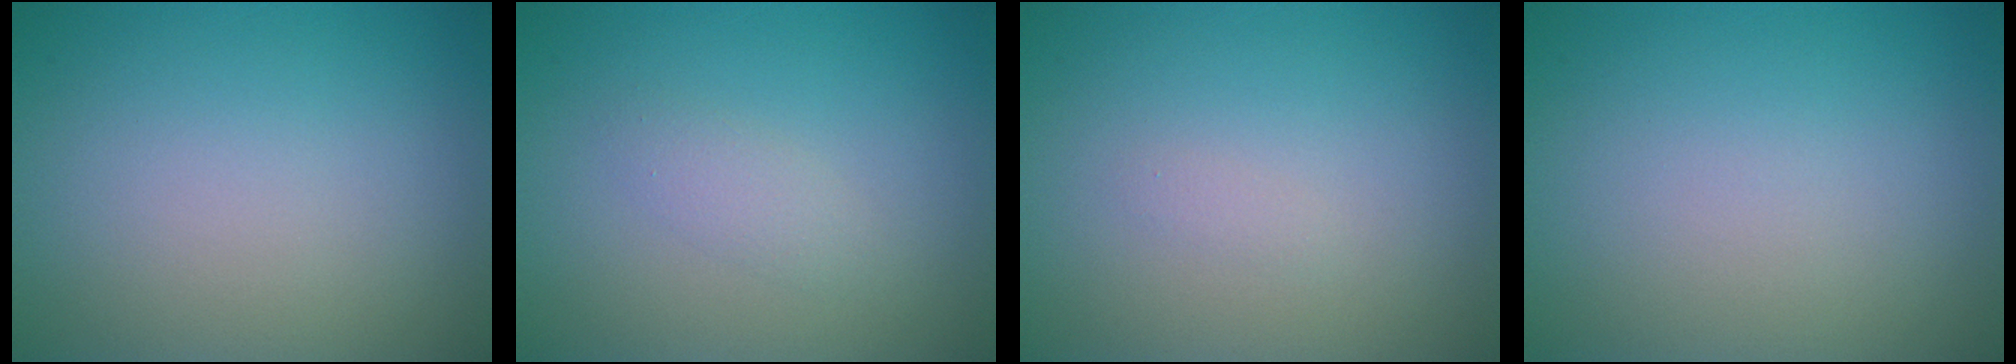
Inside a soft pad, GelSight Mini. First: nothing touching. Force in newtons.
{"total": 1.3, "press": 1.2, "slide": 0.1}
{"total": 0.5, "press": 0.5, "slide": 0.0}
{"total": 0.0}